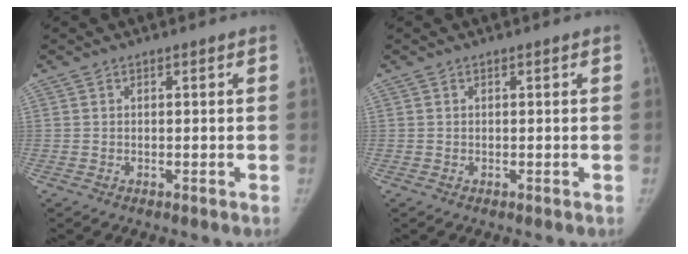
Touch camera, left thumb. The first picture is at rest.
{"total": 0.0}